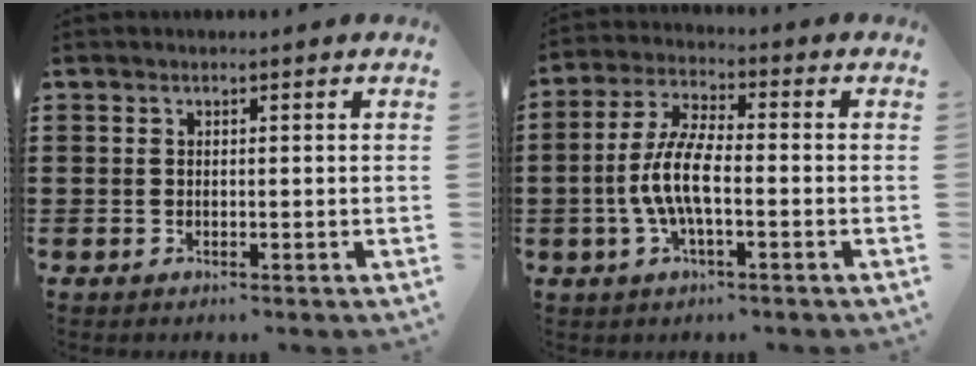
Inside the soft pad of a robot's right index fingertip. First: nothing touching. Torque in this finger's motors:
{"motor_torque": [2.14, 0.00, 0.80, 0.21]}